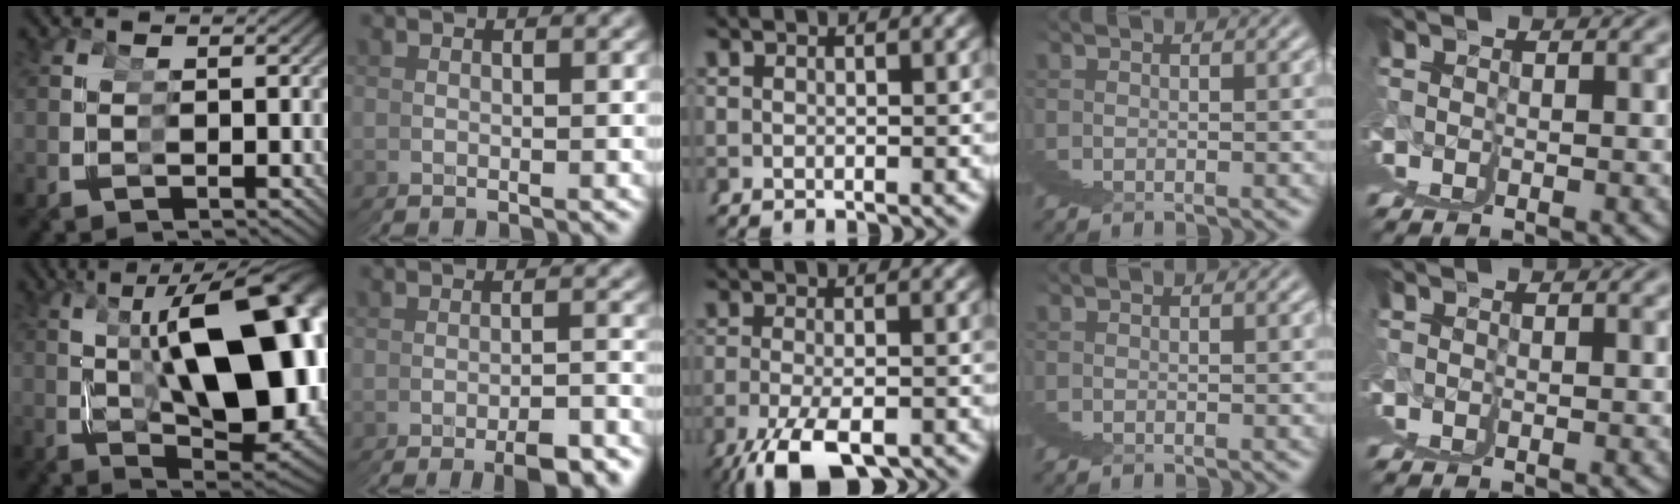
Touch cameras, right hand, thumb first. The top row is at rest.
{"thumb": {"total": 17.7, "force": [0.9, 7.8, 15.9], "torque": [-0.208, -0.017, 0.034]}, "index": {"total": 2.9, "force": [-2.7, -0.5, 0.9], "torque": [-0.004, 0.008, -0.046]}, "middle": {"total": 6.5, "force": [-4.6, 1.9, 4.1], "torque": [-0.074, -0.023, -0.059]}}